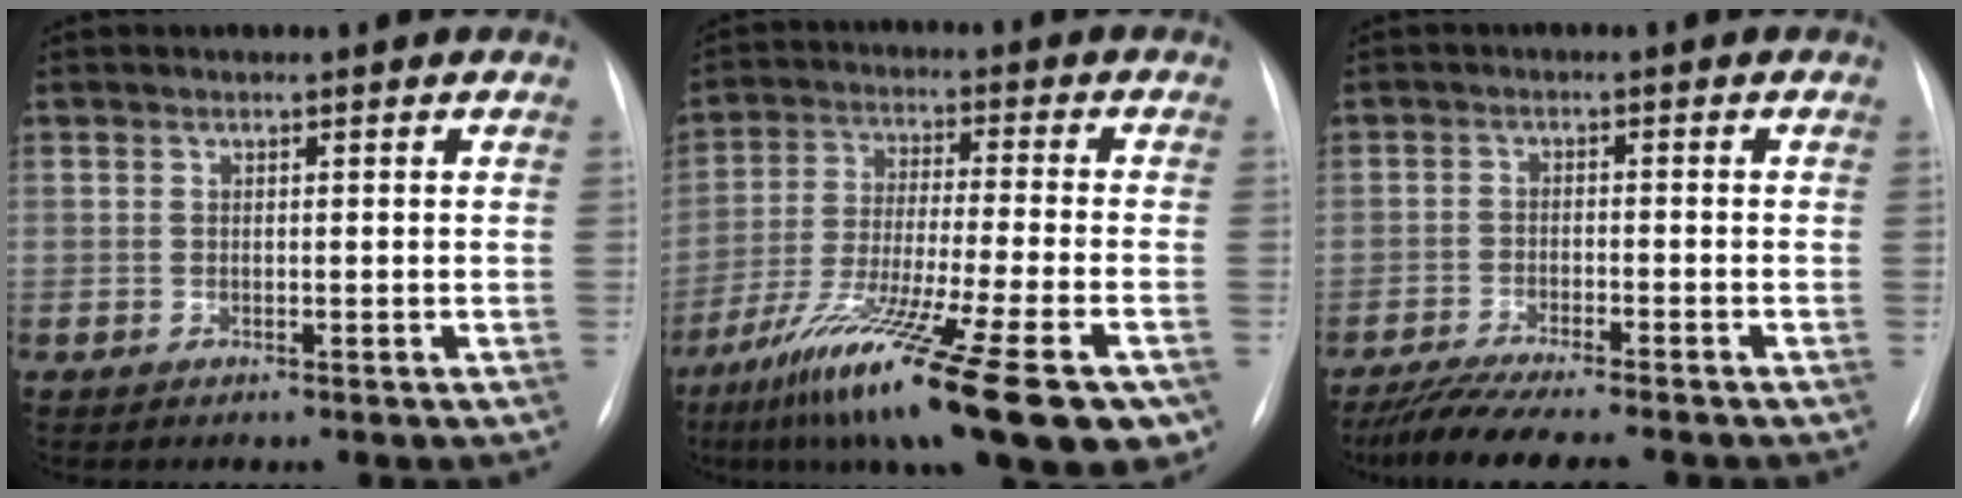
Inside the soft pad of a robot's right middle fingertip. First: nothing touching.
{"total": 21.9, "force": [-13.0, 2.3, 17.6], "torque": [-0.247, -0.054, -0.216]}
{"total": 10.2, "force": [-8.8, 0.4, 5.0], "torque": [-0.076, -0.021, -0.139]}